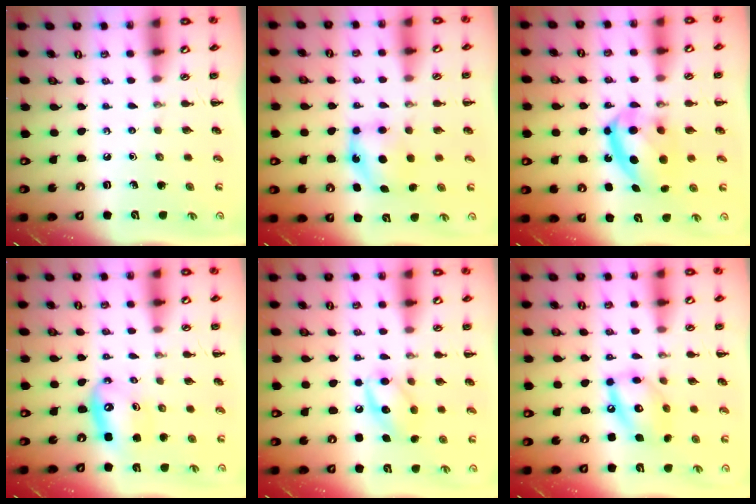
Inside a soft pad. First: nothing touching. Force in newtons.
{"total": 5.8, "press": 5.8, "slide": 0.9}
{"total": 12.0, "press": 11.7, "slide": 3.0}
{"total": 10.0, "press": 9.7, "slide": 2.5}
{"total": 11.9, "press": 11.8, "slide": 1.0}
{"total": 13.2, "press": 13.1, "slide": 1.6}